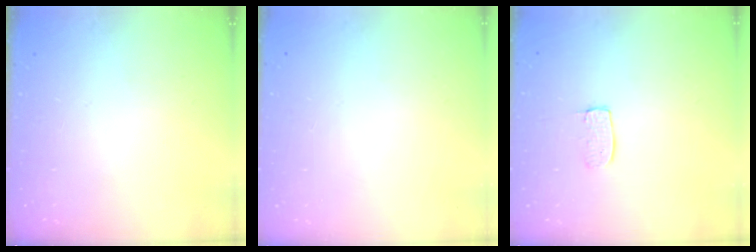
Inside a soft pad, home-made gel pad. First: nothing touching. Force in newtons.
{"total": 0.5, "press": 0.5, "slide": 0.1}
{"total": 5.8, "press": 5.8, "slide": 0.3}